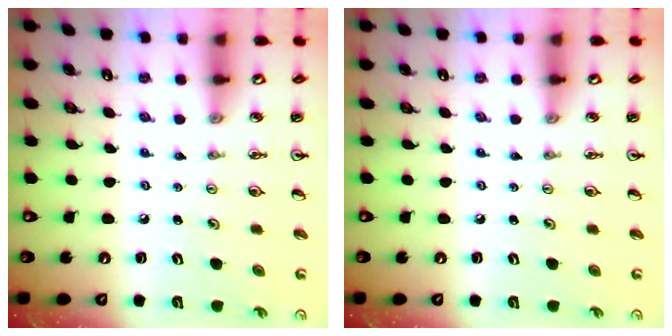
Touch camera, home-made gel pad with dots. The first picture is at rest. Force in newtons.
{"total": 0.0}